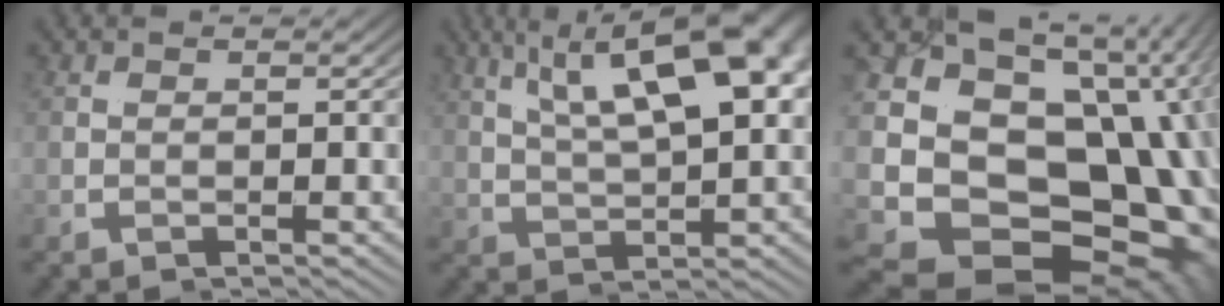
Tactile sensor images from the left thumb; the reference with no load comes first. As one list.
[{"total": 7.2, "force": [3.0, 0.5, 6.5], "torque": [-0.074, 0.040, 0.031]}, {"total": 16.0, "force": [-2.0, 10.7, 11.7], "torque": [-0.206, -0.026, -0.032]}]